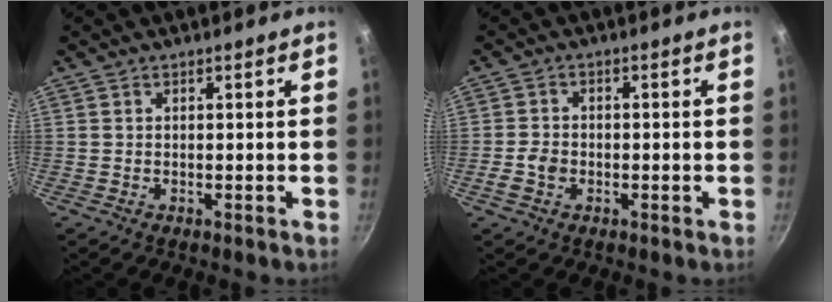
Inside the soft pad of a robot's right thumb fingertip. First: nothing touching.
{"total": 3.6, "force": [-1.2, 2.7, 2.0], "torque": [-0.034, 0.018, -0.024]}